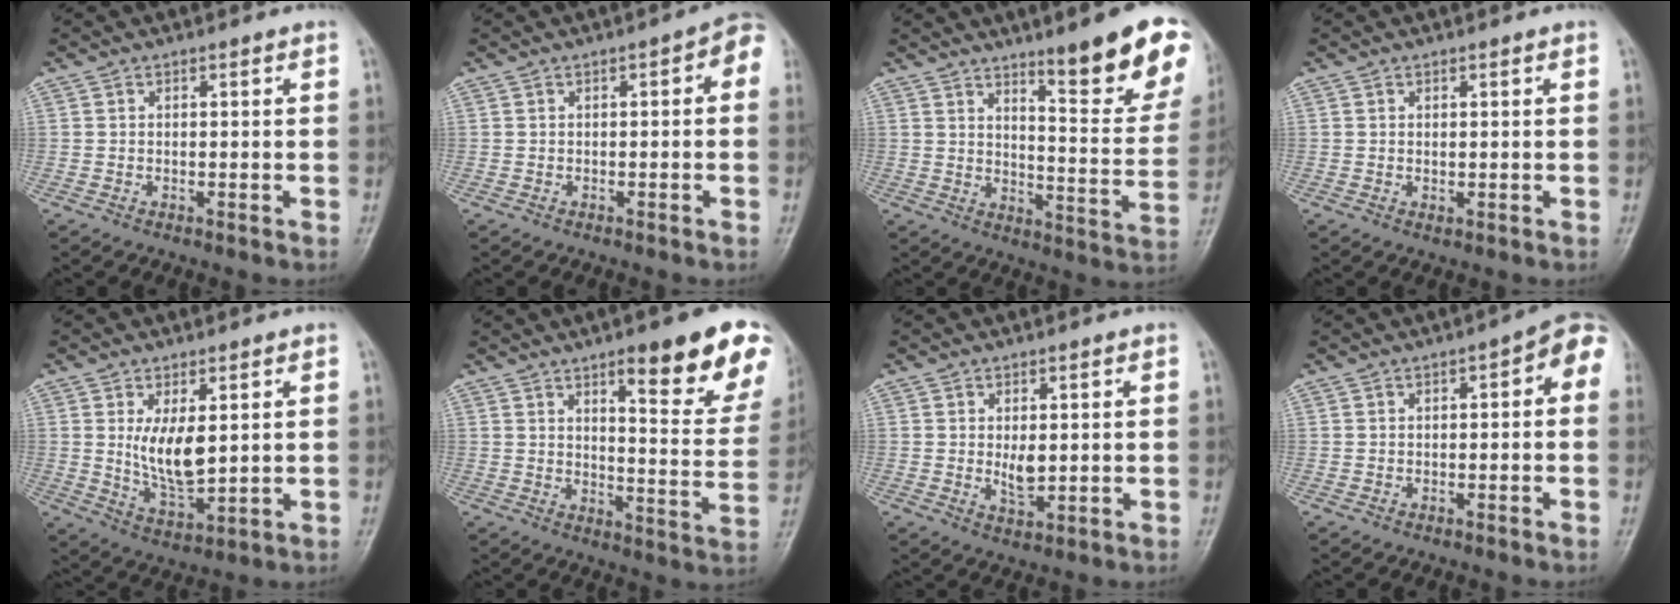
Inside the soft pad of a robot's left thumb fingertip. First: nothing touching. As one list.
[{"total": 4.0, "force": [0.4, 1.7, 3.5], "torque": [-0.030, 0.018, -0.006]}, {"total": 16.7, "force": [10.7, 3.2, 12.5], "torque": [-0.122, -0.073, 0.152]}, {"total": 0.8, "force": [0.3, 0.4, 0.6], "torque": [-0.011, -0.005, 0.009]}, {"total": 8.3, "force": [1.7, 3.8, 7.2], "torque": [-0.116, -0.029, 0.046]}, {"total": 18.2, "force": [10.5, 4.4, 14.1], "torque": [-0.138, -0.053, 0.140]}, {"total": 3.6, "force": [0.4, 1.9, 3.0], "torque": [-0.042, -0.012, 0.014]}, {"total": 5.8, "force": [0.9, 2.4, 5.2], "torque": [-0.048, 0.024, -0.001]}]